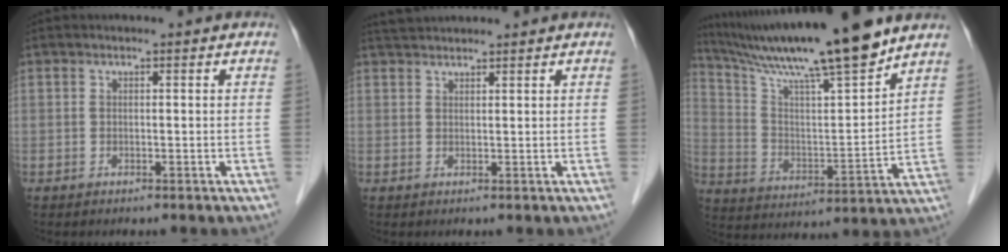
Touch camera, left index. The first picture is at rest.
{"total": 3.6, "force": [3.5, 0.3, 0.9], "torque": [-0.018, 0.032, 0.064]}
{"total": 19.0, "force": [15.9, -0.3, 10.4], "torque": [-0.183, 0.003, 0.271]}